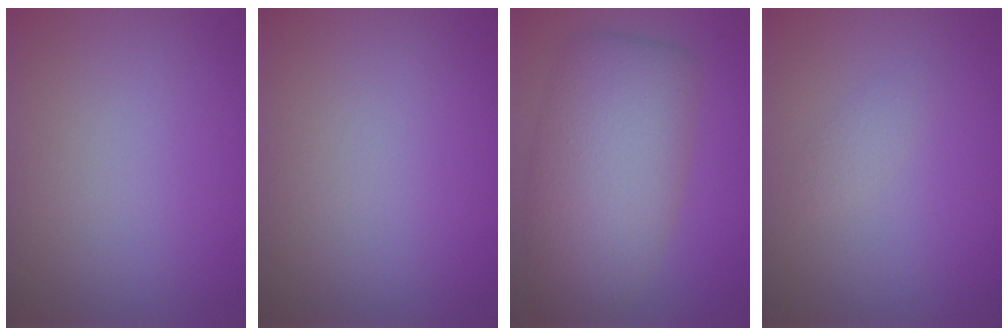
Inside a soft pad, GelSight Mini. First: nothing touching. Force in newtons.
{"total": 0.0}
{"total": 7.9, "press": 7.9, "slide": 0.4}
{"total": 1.0, "press": 1.0, "slide": 0.1}